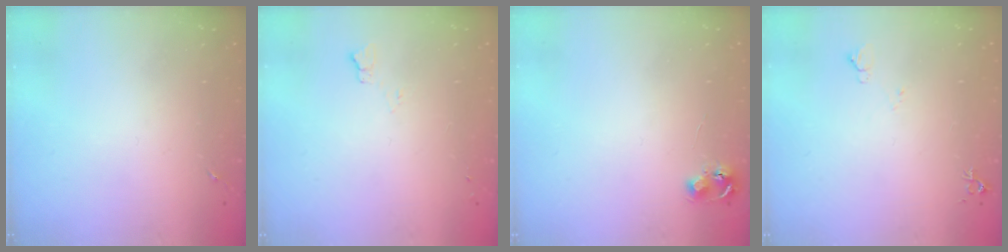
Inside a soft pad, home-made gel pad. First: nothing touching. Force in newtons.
{"total": 4.6, "press": 4.5, "slide": 0.6}
{"total": 5.3, "press": 5.3, "slide": 0.5}
{"total": 5.2, "press": 5.1, "slide": 1.1}